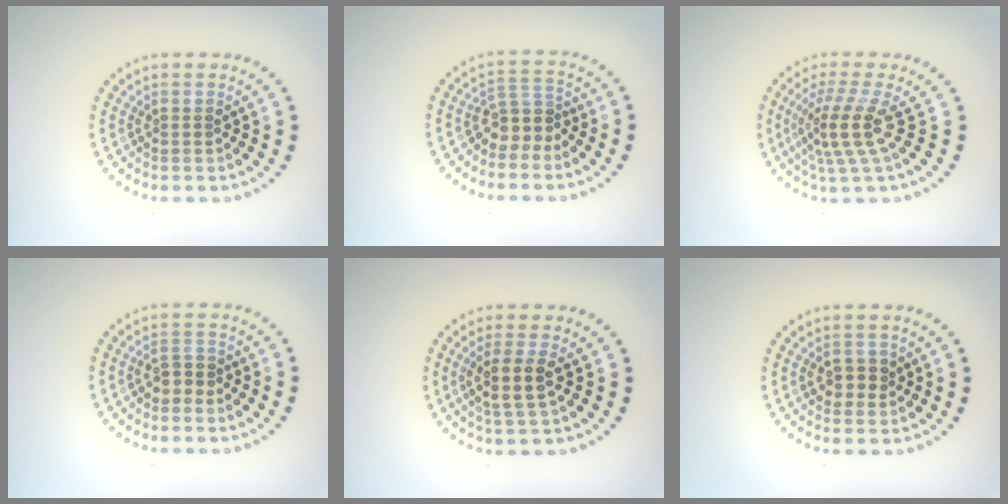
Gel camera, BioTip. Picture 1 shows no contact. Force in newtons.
{"total": 2.7, "press": 2.0, "slide": 1.8}
{"total": 3.9, "press": 2.7, "slide": 2.9}
{"total": 1.7, "press": 1.6, "slide": 0.7}
{"total": 2.9, "press": 2.5, "slide": 1.4}
{"total": 2.1, "press": 2.0, "slide": 0.4}